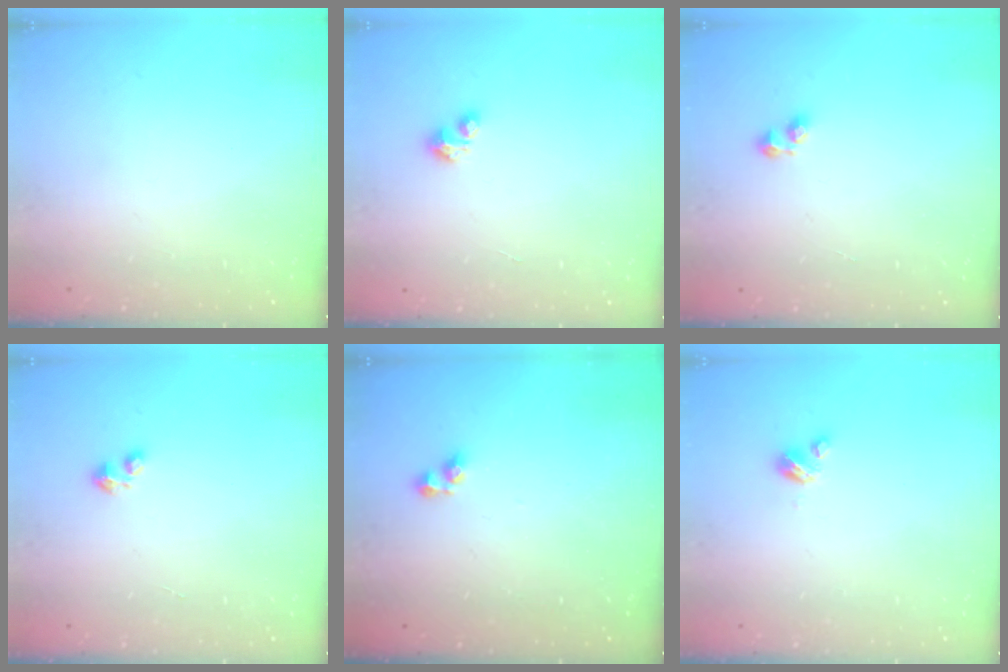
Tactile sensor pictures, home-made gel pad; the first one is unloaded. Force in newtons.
{"total": 3.3, "press": 3.3, "slide": 0.2}
{"total": 2.5, "press": 2.3, "slide": 0.9}
{"total": 1.8, "press": 1.8, "slide": 0.4}
{"total": 4.2, "press": 4.1, "slide": 0.2}
{"total": 2.7, "press": 2.7, "slide": 0.3}